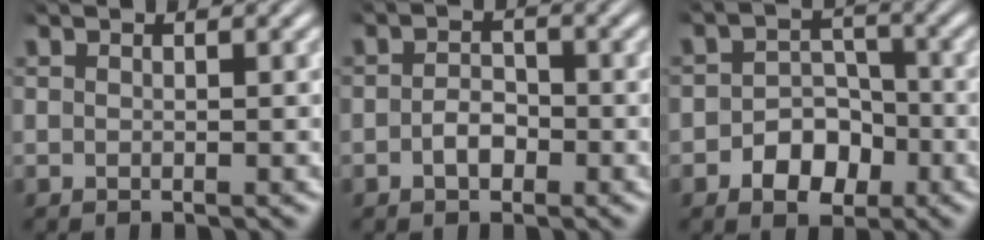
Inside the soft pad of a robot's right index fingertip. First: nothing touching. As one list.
[{"total": 2.1, "force": [-1.4, 1.2, 1.1], "torque": [-0.019, -0.007, -0.022]}, {"total": 4.5, "force": [-2.3, 3.2, 2.2], "torque": [-0.024, -0.005, -0.039]}]